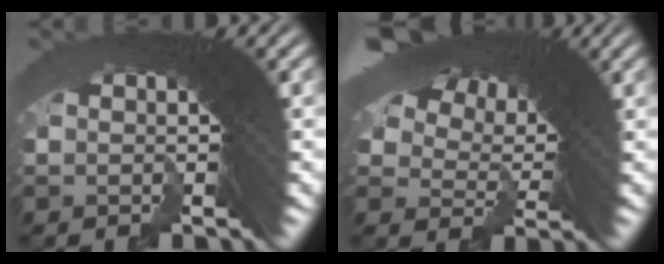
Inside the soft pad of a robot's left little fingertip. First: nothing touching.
{"total": 6.4, "force": [3.6, 3.8, 3.6], "torque": [-0.059, 0.003, 0.061]}